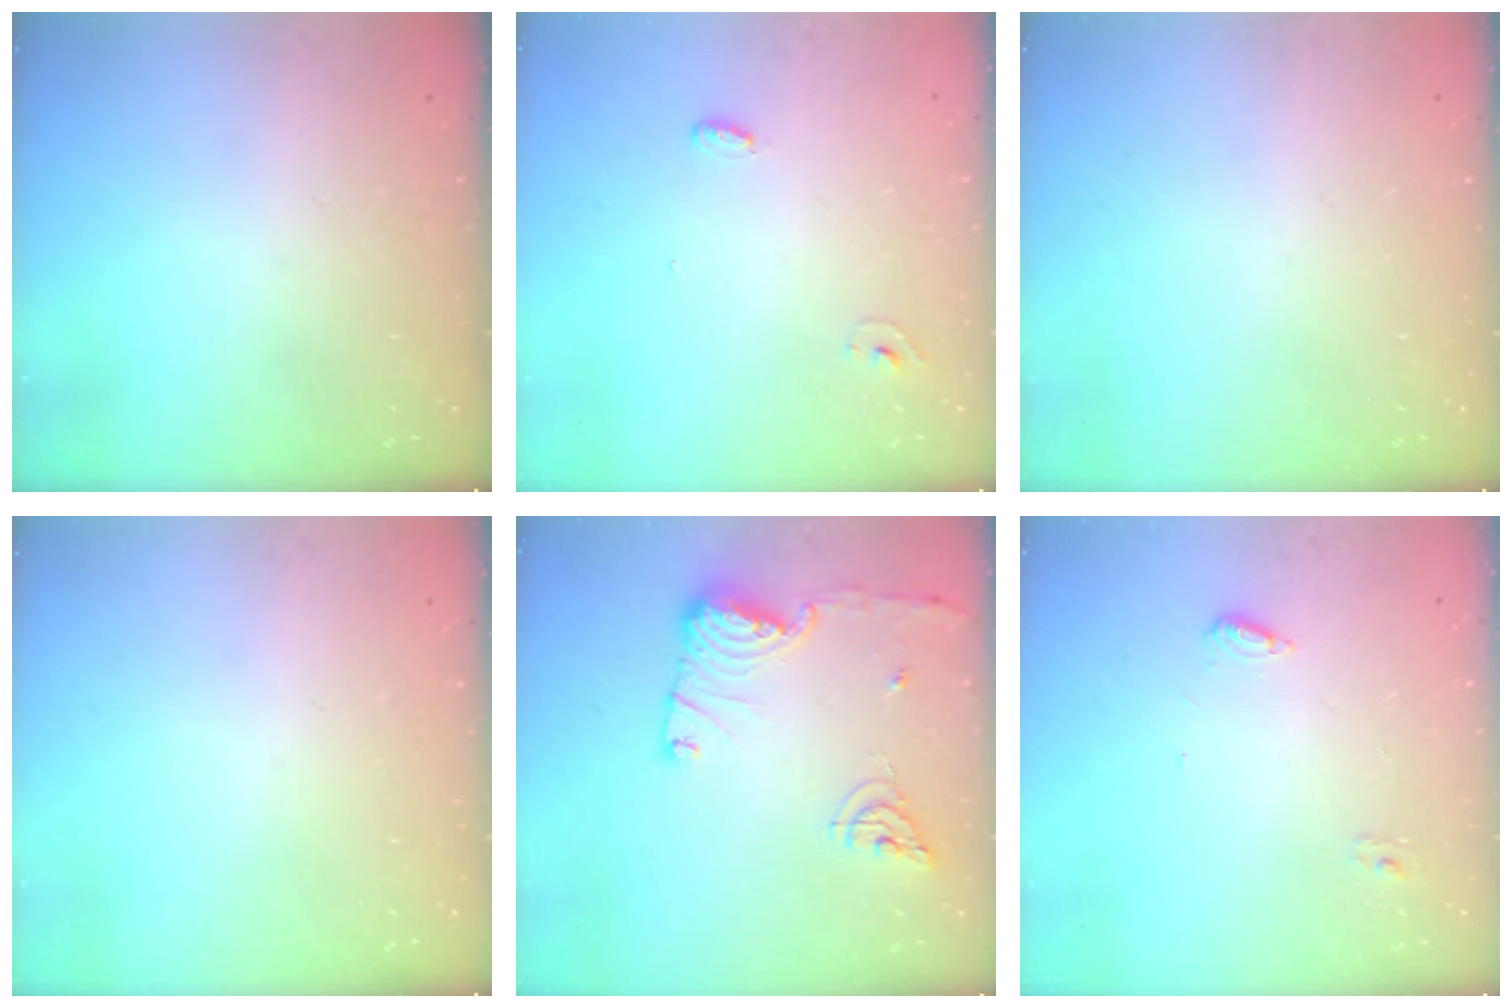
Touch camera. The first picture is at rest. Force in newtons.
{"total": 3.4, "press": 3.1, "slide": 1.3}
{"total": 0.0}
{"total": 0.0}
{"total": 13.7, "press": 13.6, "slide": 1.5}
{"total": 4.5, "press": 4.5, "slide": 0.3}